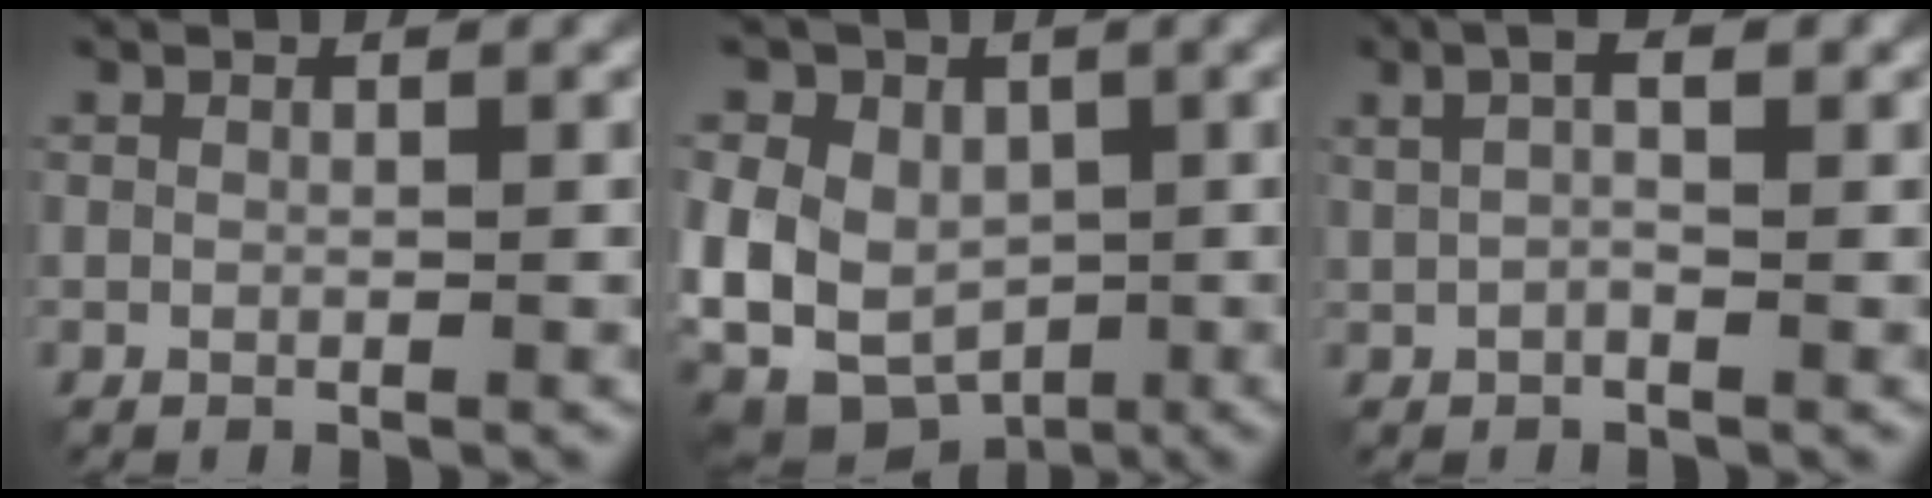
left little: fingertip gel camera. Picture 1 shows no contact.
{"total": 12.1, "force": [-2.4, 10.2, 6.1], "torque": [-0.122, 0.008, -0.071]}
{"total": 3.5, "force": [1.0, 1.3, 3.0], "torque": [-0.050, 0.002, 0.006]}